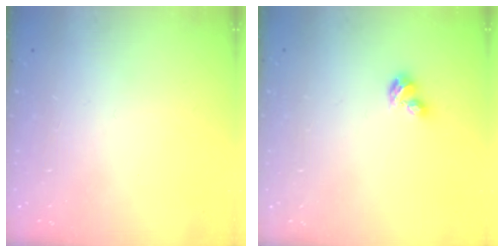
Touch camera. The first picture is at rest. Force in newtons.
{"total": 2.9, "press": 2.8, "slide": 0.5}